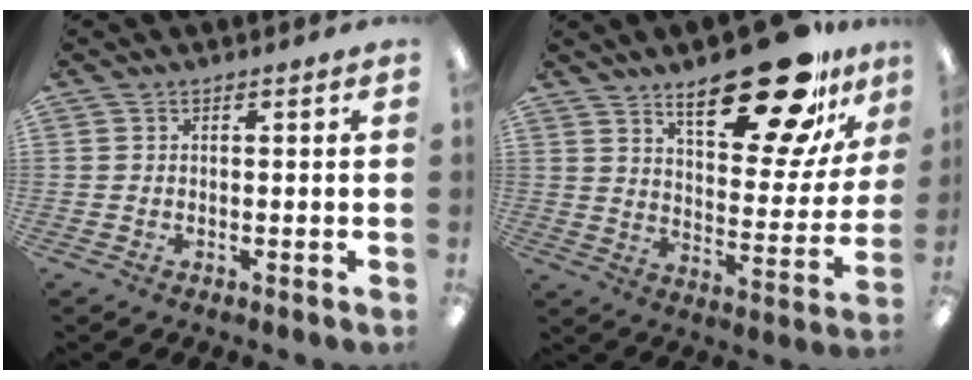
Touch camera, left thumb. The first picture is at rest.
{"total": 23.2, "force": [15.8, 8.2, 14.9], "torque": [-0.202, -0.097, 0.253]}